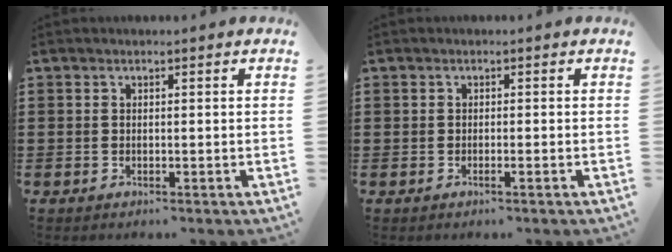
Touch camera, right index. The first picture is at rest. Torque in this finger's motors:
{"motor_torque": [-0.41, 0.36, -0.01, -0.01]}